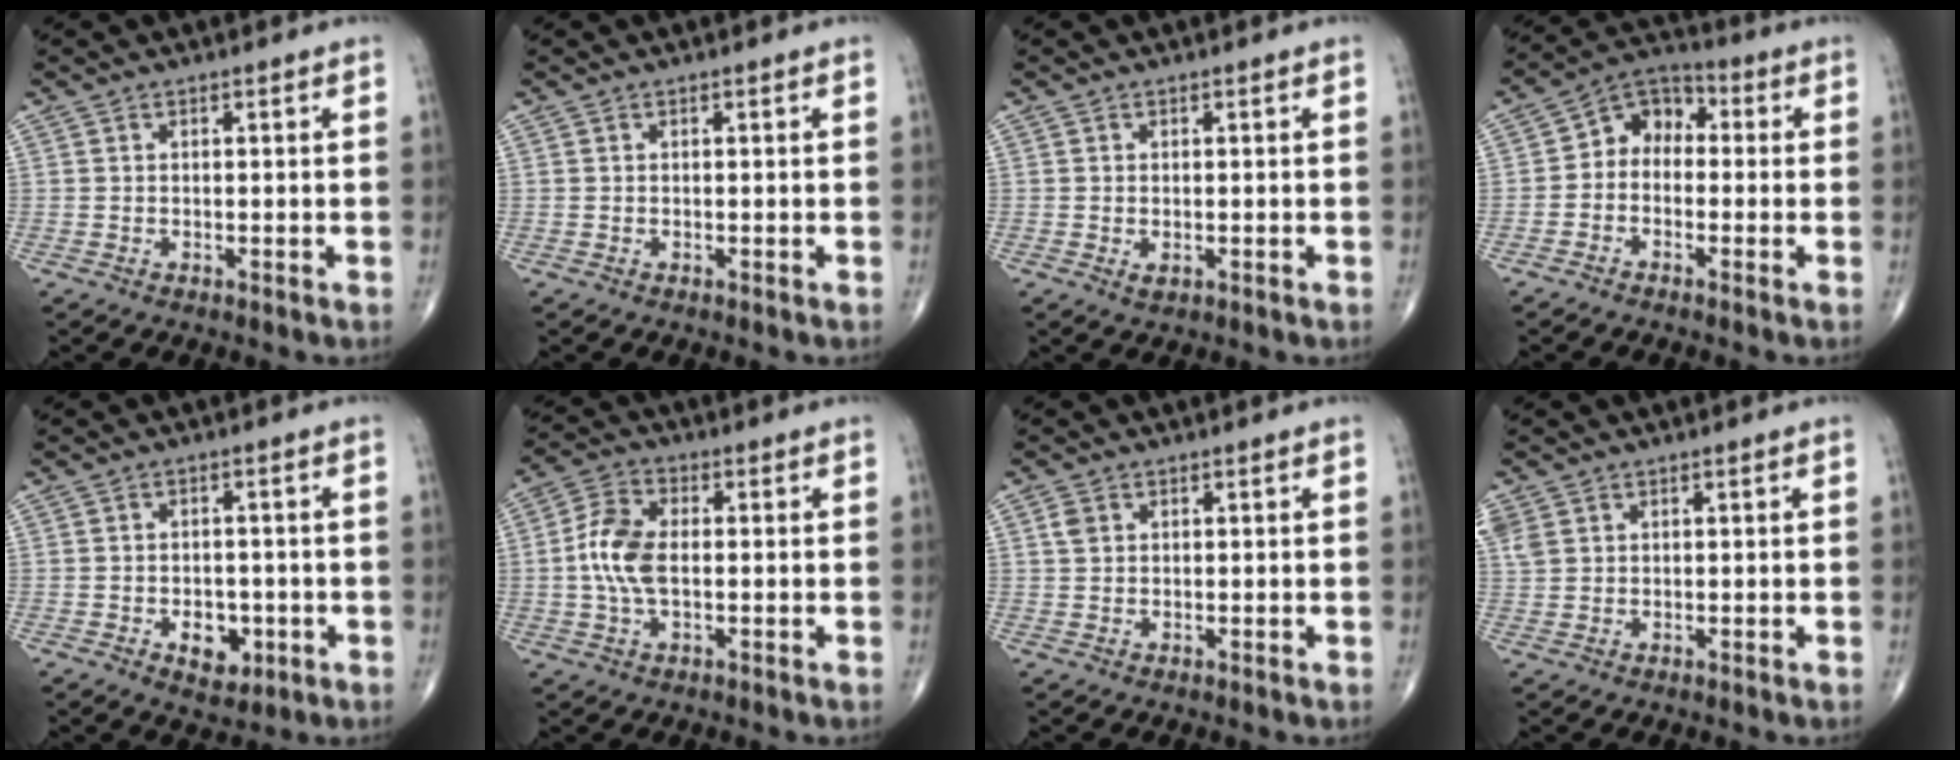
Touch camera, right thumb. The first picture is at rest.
{"total": 0.0}
{"total": 1.3, "force": [-0.3, 0.7, 1.0], "torque": [-0.015, -0.004, -0.002]}
{"total": 7.3, "force": [-0.6, 5.6, 4.6], "torque": [-0.043, 0.032, -0.033]}
{"total": 5.6, "force": [-1.9, 3.7, 3.8], "torque": [-0.029, 0.004, -0.020]}
{"total": 8.6, "force": [-0.2, 4.8, 7.2], "torque": [-0.155, 0.014, -0.009]}
{"total": 1.8, "force": [0.7, 1.4, 1.0], "torque": [-0.018, 0.002, 0.013]}
{"total": 3.6, "force": [1.5, 2.7, 1.9], "torque": [-0.050, 0.009, 0.039]}